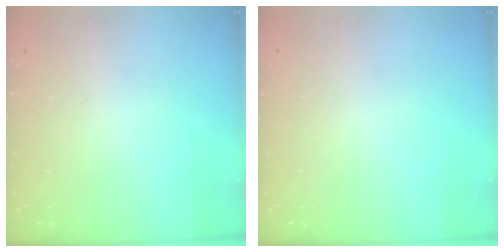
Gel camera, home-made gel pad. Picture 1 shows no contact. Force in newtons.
{"total": 0.0}